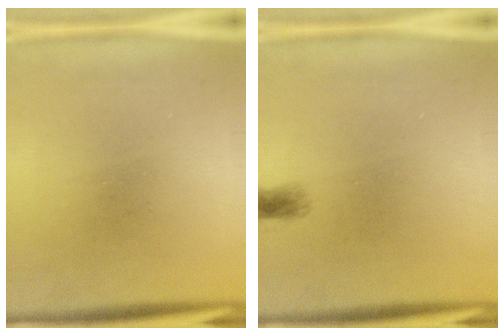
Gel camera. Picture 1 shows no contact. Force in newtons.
{"total": 1.4}